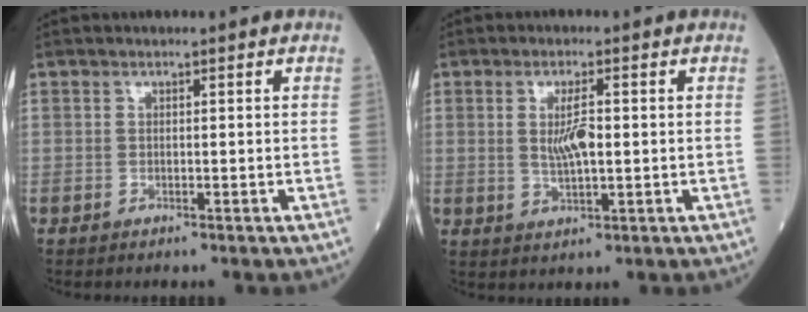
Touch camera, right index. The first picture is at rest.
{"total": 4.6, "force": [0.4, 0.9, 4.5], "torque": [-0.086, -0.001, 0.010]}